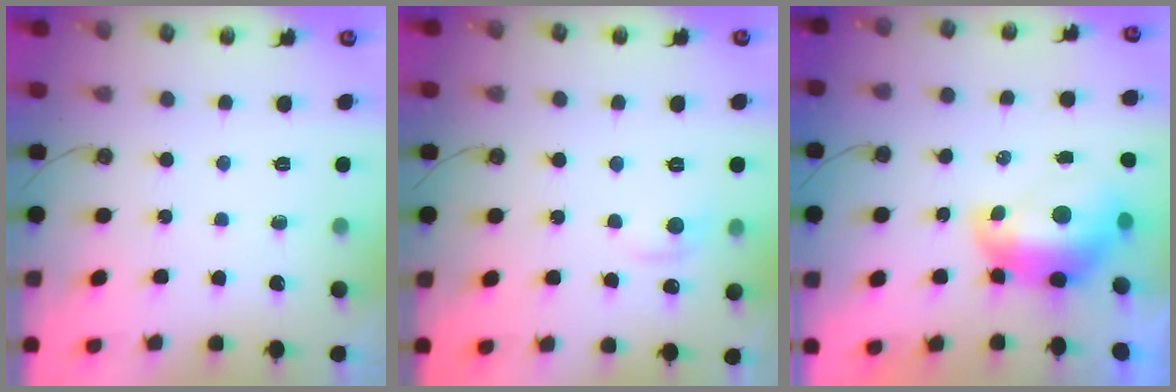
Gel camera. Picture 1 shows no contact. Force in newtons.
{"total": 1.3, "press": 0.9, "slide": 0.9}
{"total": 2.9, "press": 2.8, "slide": 0.7}